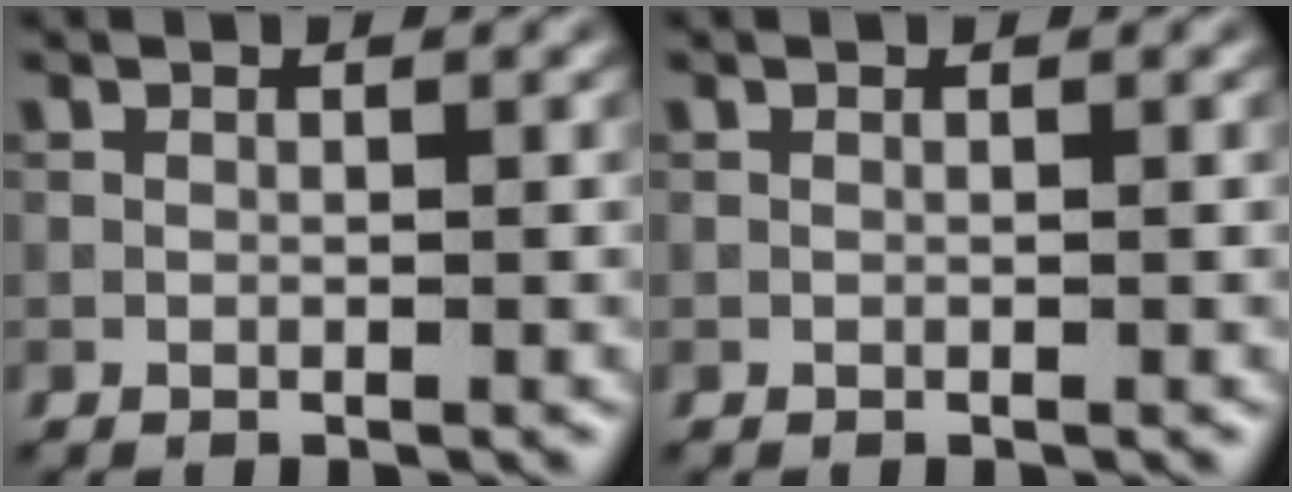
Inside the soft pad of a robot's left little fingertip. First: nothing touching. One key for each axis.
{"total": 0.0}